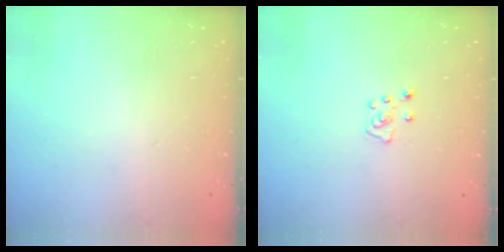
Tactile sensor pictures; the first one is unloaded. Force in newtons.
{"total": 5.0, "press": 5.0, "slide": 0.5}